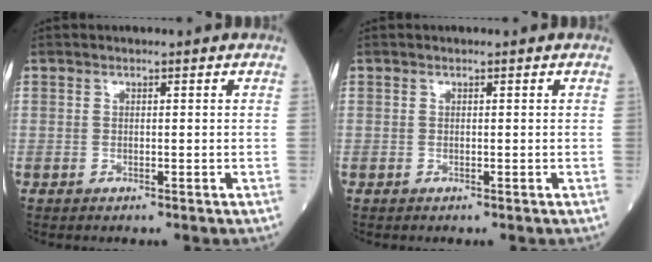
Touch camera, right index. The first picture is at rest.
{"total": 0.0}